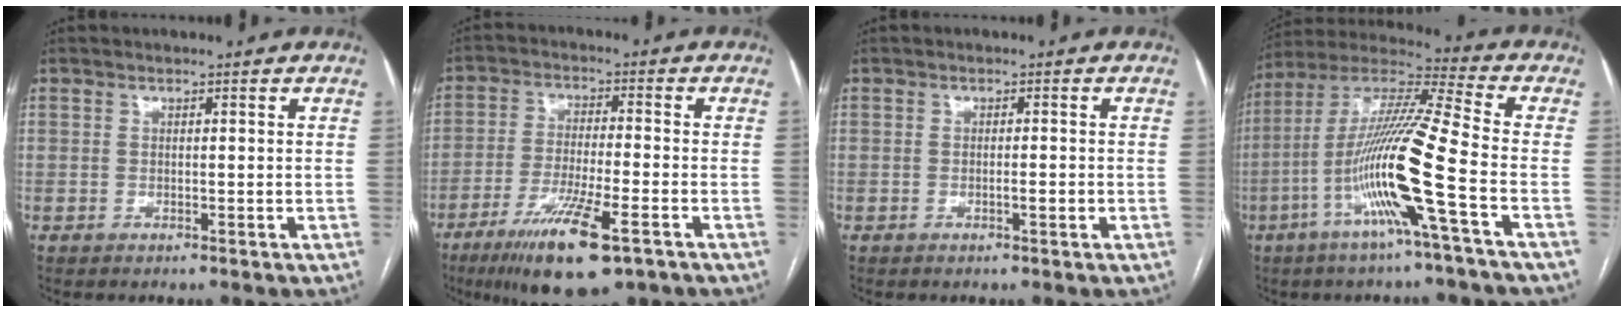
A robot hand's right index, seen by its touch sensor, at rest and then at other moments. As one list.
[{"total": 13.2, "force": [-7.5, 2.0, 10.6], "torque": [-0.194, -0.031, -0.126]}, {"total": 1.1, "force": [-0.4, 0.1, 1.0], "torque": [-0.018, 0.000, -0.006]}, {"total": 16.3, "force": [-5.5, -1.4, 15.3], "torque": [-0.303, -0.004, -0.113]}]